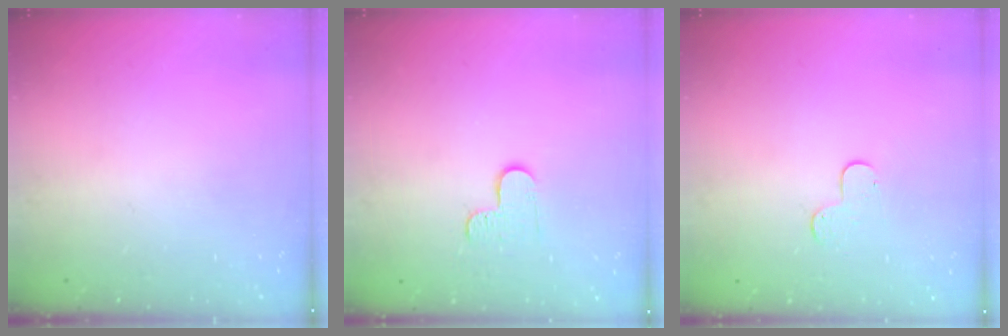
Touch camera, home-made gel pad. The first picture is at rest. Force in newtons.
{"total": 5.4, "press": 5.4, "slide": 0.5}
{"total": 5.5, "press": 5.5, "slide": 0.6}